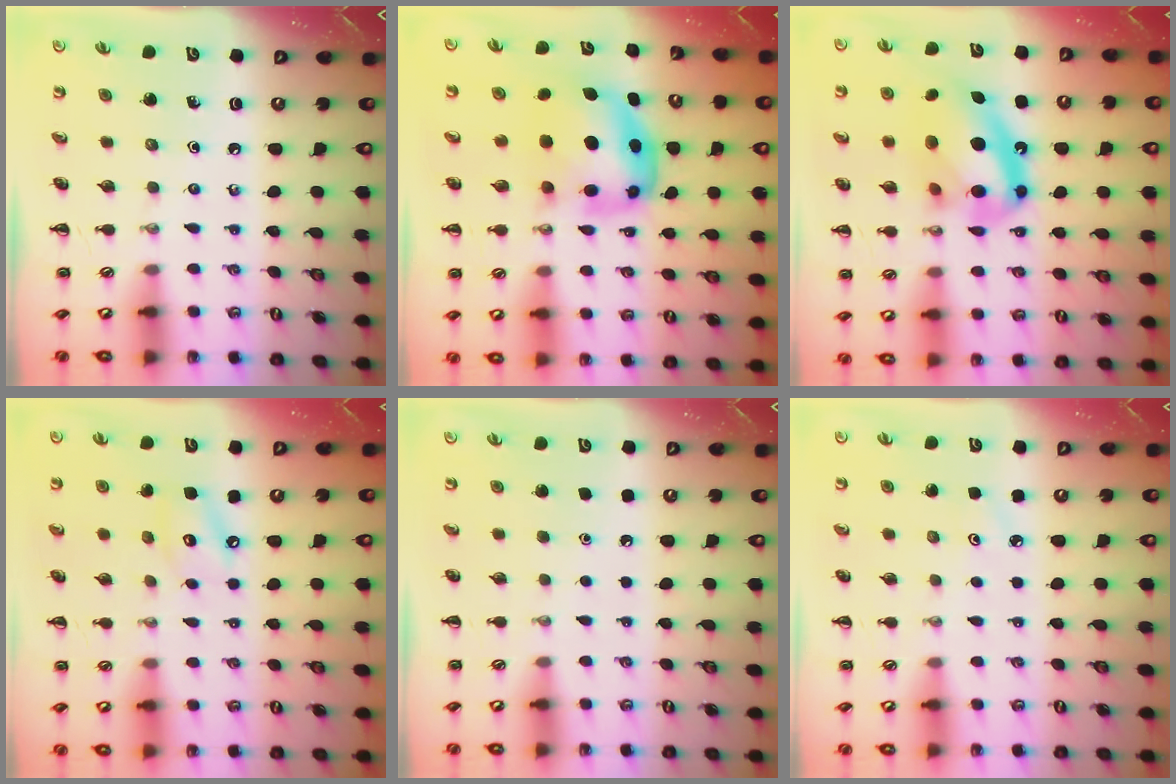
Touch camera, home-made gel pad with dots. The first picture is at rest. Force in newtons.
{"total": 6.6, "press": 6.4, "slide": 1.5}
{"total": 17.5, "press": 17.0, "slide": 4.1}
{"total": 6.7, "press": 6.6, "slide": 0.9}
{"total": 1.6, "press": 1.5, "slide": 0.1}
{"total": 4.4, "press": 4.2, "slide": 1.2}